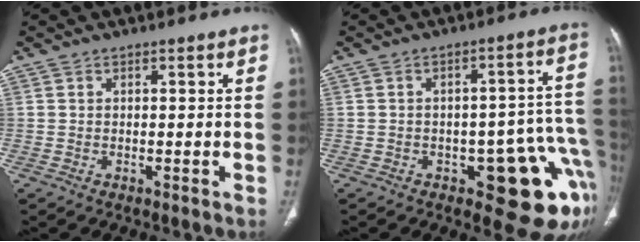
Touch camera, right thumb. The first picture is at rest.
{"total": 14.7, "force": [-5.8, 6.0, 12.1], "torque": [-0.082, 0.040, -0.061]}